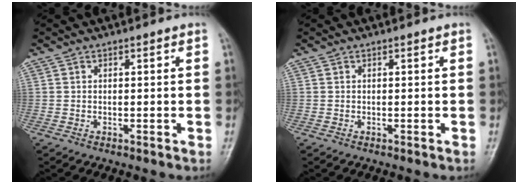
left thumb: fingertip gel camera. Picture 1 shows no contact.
{"total": 0.0}